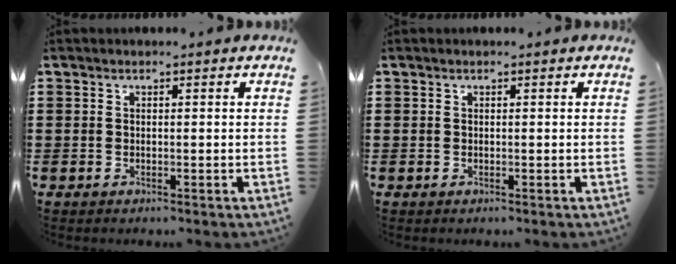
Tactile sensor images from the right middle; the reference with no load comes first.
{"total": 0.0}